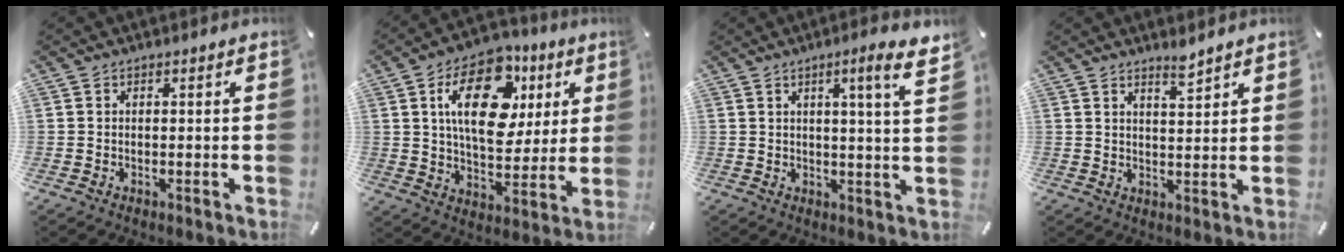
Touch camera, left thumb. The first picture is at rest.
{"total": 19.1, "force": [6.7, 11.5, 13.7], "torque": [-0.215, -0.006, 0.111]}
{"total": 8.2, "force": [4.0, 0.3, 7.1], "torque": [-0.105, -0.018, 0.055]}
{"total": 3.8, "force": [3.4, 0.4, 1.7], "torque": [-0.024, -0.026, 0.059]}